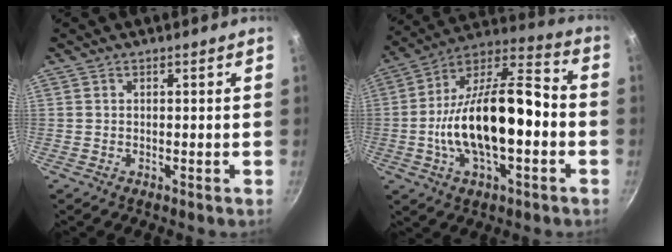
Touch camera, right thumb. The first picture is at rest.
{"total": 21.6, "force": [-3.2, 9.9, 19.0], "torque": [-0.317, 0.043, -0.066]}